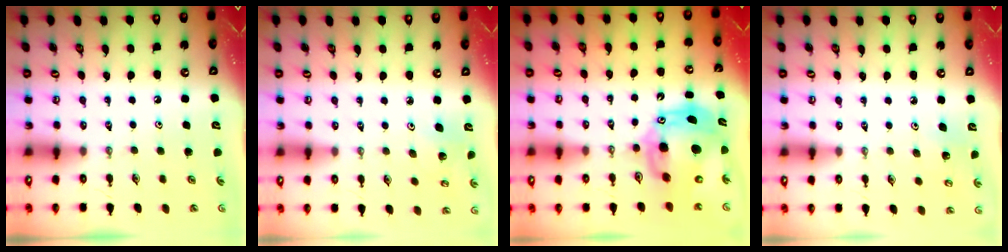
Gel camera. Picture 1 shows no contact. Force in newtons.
{"total": 3.9, "press": 3.8, "slide": 0.8}
{"total": 17.6, "press": 17.4, "slide": 2.7}
{"total": 4.2, "press": 4.0, "slide": 1.1}